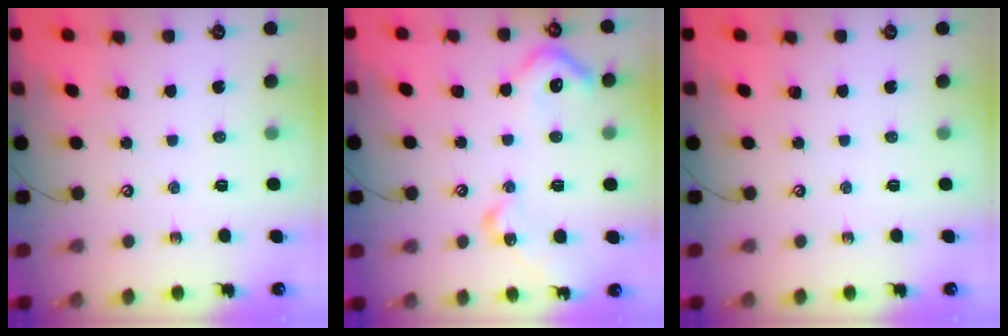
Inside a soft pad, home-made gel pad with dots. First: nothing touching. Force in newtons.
{"total": 8.9, "press": 8.8, "slide": 1.1}
{"total": 0.0}